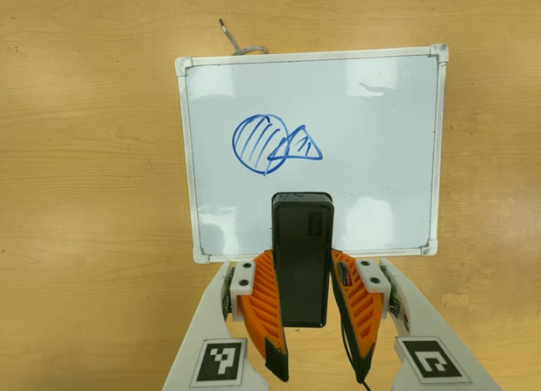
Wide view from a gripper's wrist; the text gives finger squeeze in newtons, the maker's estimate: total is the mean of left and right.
{"total": 5.0, "left": 3.6, "right": 6.5}